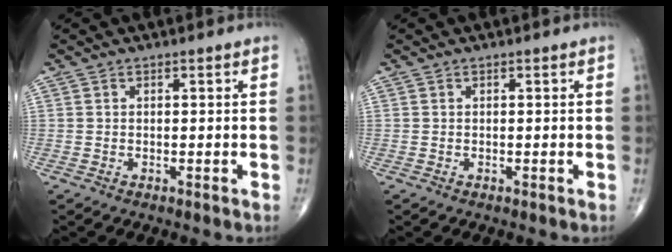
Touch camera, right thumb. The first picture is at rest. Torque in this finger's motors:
{"motor_torque": [0.00, 0.00, 0.00, 0.00, 0.00]}